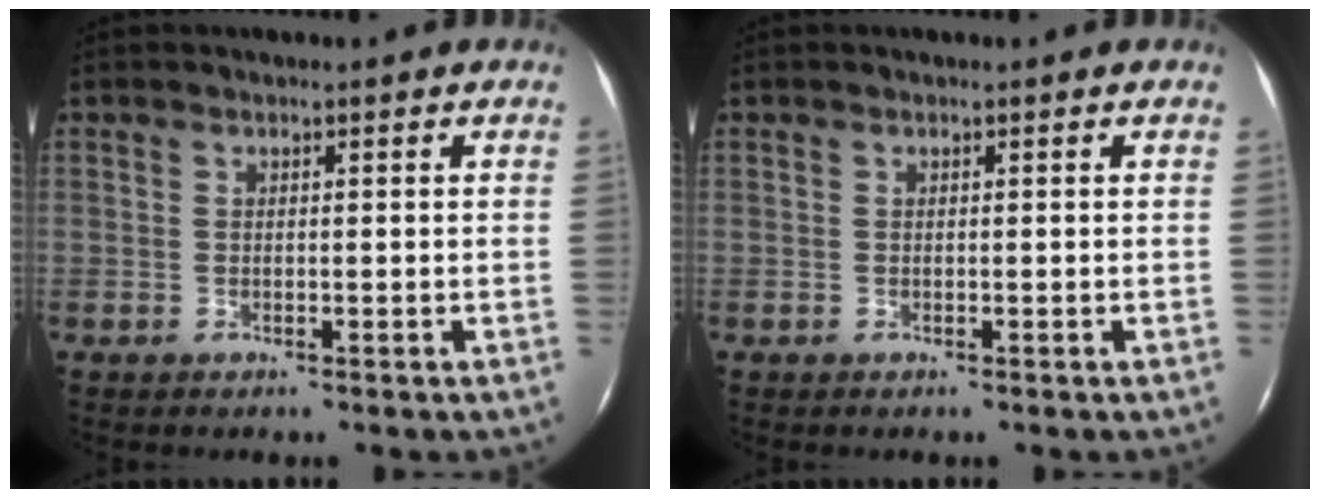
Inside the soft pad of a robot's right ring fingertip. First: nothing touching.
{"total": 0.0}